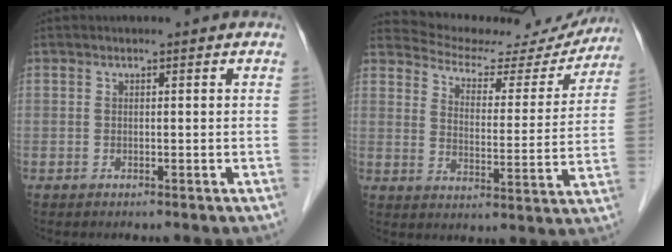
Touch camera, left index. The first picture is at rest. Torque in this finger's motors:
{"motor_torque": [0.88, -1.26, 0.05, -0.03]}